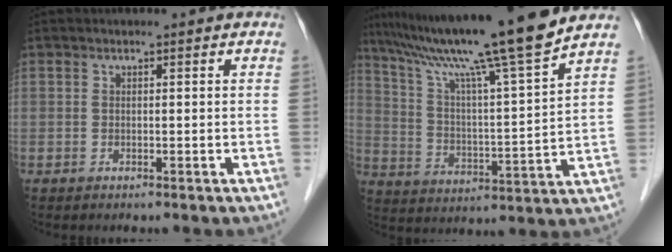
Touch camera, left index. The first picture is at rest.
{"total": 17.7, "force": [14.5, -2.3, 10.0], "torque": [-0.170, -0.018, 0.229]}